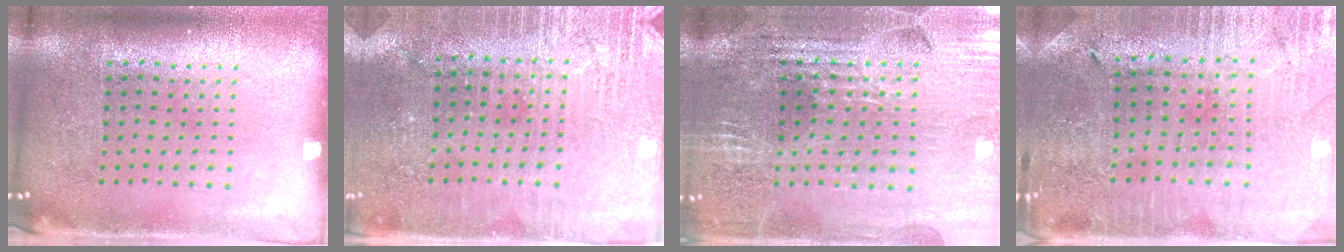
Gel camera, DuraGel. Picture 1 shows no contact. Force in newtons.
{"total": 2.9, "press": 2.8, "slide": 0.6}
{"total": 3.0, "press": 3.0, "slide": 0.4}
{"total": 0.7, "press": 0.6, "slide": 0.3}